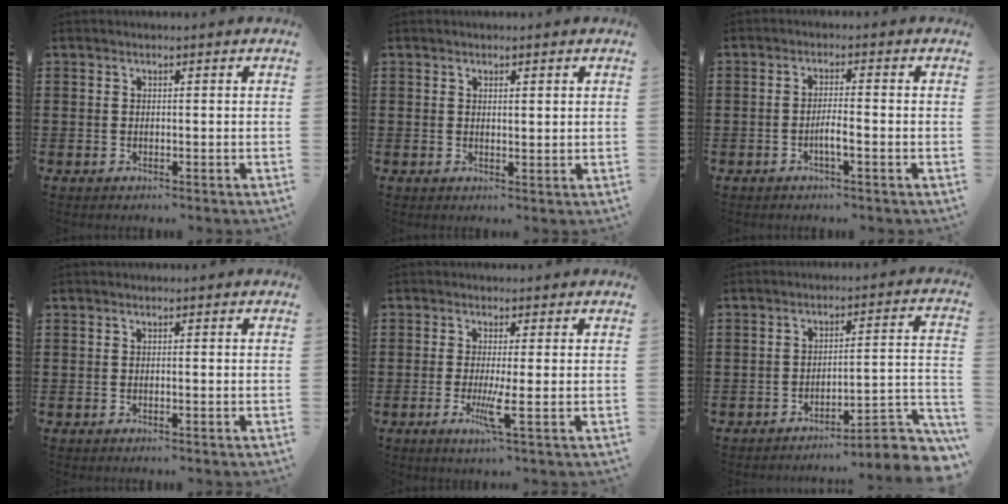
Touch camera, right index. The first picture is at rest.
{"total": 1.0, "force": [0.7, 0.3, 0.6], "torque": [-0.012, 0.003, 0.013]}
{"total": 2.5, "force": [-1.2, 0.1, 2.2], "torque": [-0.039, -0.001, -0.023]}
{"total": 0.0}
{"total": 4.6, "force": [-1.0, 0.0, 4.5], "torque": [-0.093, -0.022, -0.022]}
{"total": 5.0, "force": [-4.1, 0.6, 2.9], "torque": [-0.047, -0.017, -0.082]}